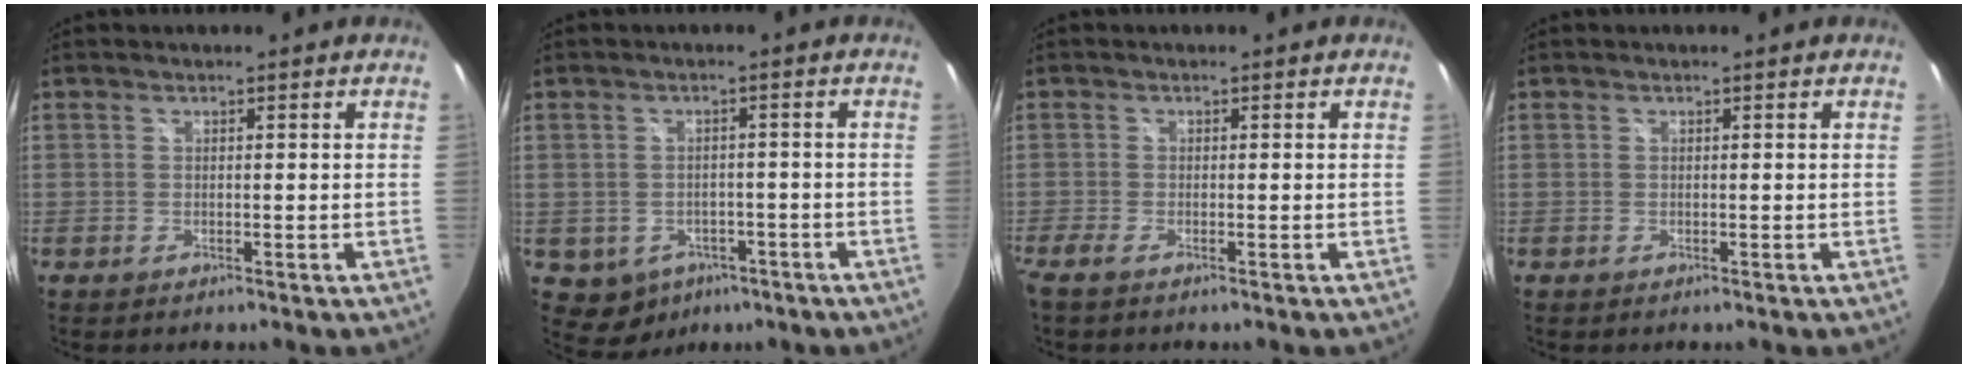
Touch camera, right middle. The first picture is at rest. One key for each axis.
{"total": 7.7, "fx": -3.6, "fy": 6.2, "fz": 2.7, "tx": -0.071, "ty": -0.006, "tz": -0.032}
{"total": 1.7, "fx": -1.3, "fy": 0.0, "fz": 1.2, "tx": -0.027, "ty": -0.007, "tz": -0.028}
{"total": 0.0}